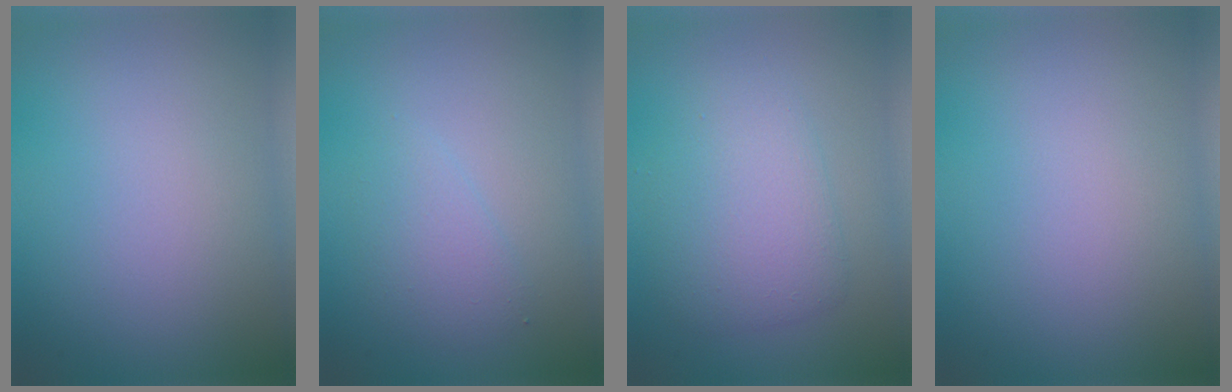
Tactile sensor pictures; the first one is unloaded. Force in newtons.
{"total": 2.0, "press": 2.0, "slide": 0.1}
{"total": 4.3, "press": 4.3, "slide": 0.1}
{"total": 0.0}